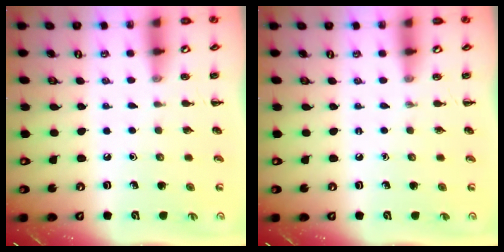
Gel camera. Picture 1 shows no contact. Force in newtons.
{"total": 0.0}